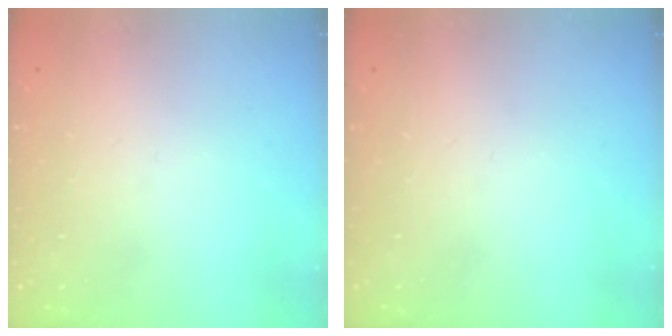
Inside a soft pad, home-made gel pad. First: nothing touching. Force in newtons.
{"total": 0.0}